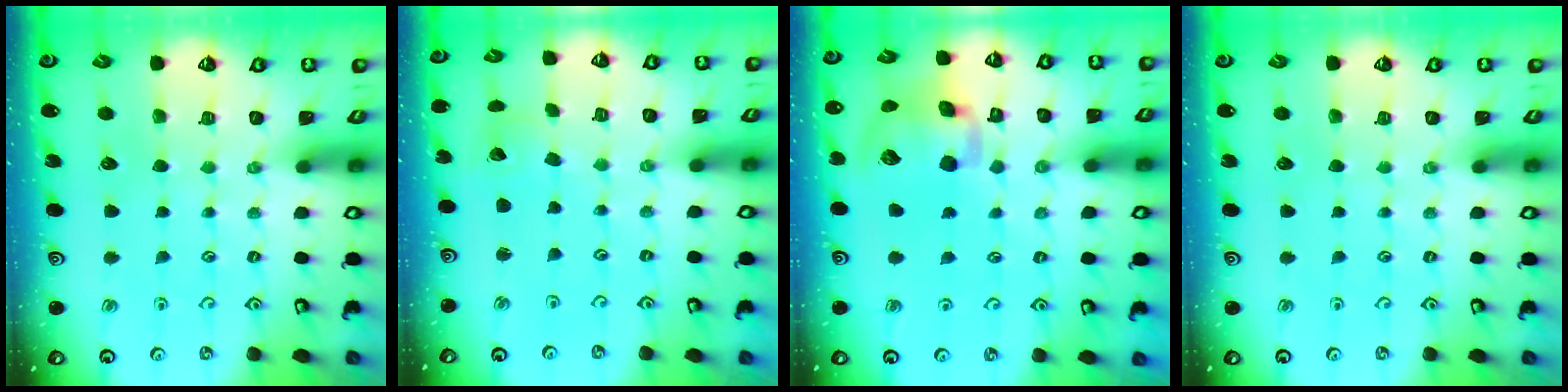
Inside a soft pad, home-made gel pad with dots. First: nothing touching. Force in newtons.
{"total": 2.2, "press": 2.2, "slide": 0.3}
{"total": 13.5, "press": 13.3, "slide": 2.1}
{"total": 0.0}